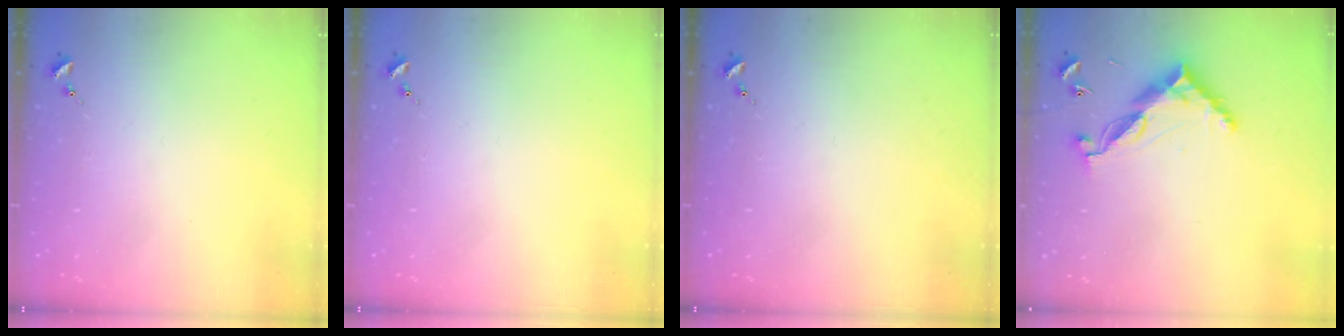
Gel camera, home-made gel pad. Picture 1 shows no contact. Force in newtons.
{"total": 0.0}
{"total": 0.0}
{"total": 10.4, "press": 10.4, "slide": 0.4}